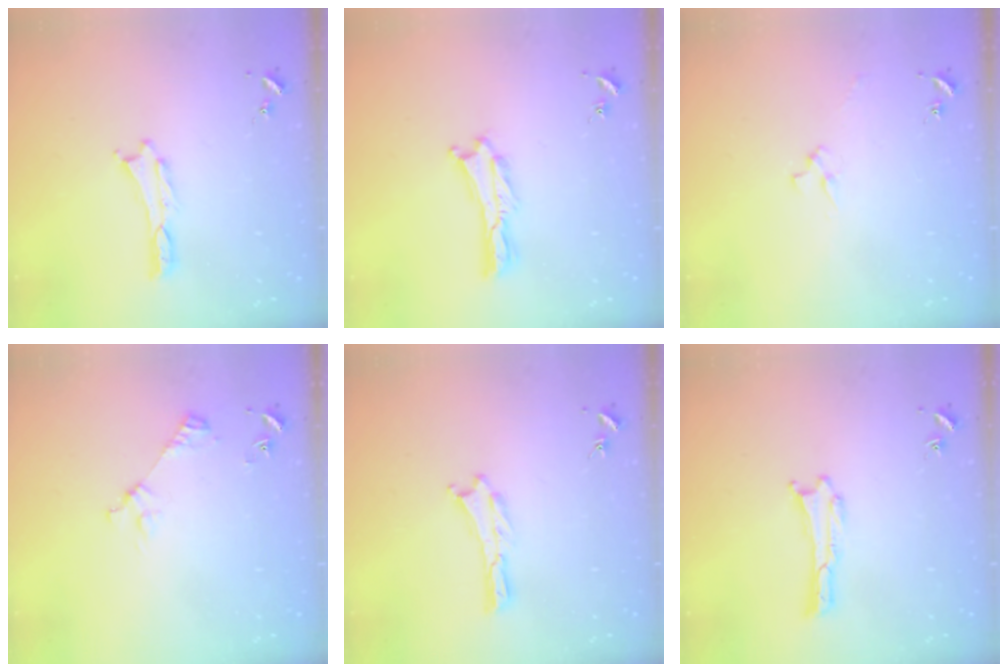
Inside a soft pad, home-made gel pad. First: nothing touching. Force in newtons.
{"total": 0.6, "press": 0.5, "slide": 0.2}
{"total": 2.4, "press": 2.4, "slide": 0.3}
{"total": 3.1, "press": 3.1, "slide": 0.3}
{"total": 0.0}
{"total": 0.0}